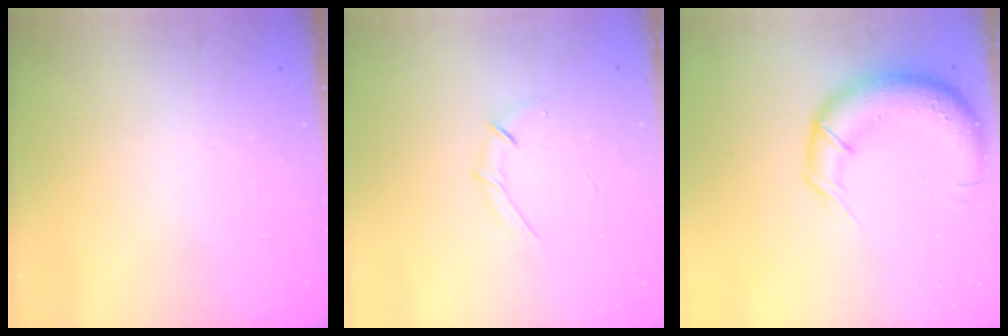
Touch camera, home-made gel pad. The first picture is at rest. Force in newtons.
{"total": 5.4, "press": 5.3, "slide": 1.0}
{"total": 14.0, "press": 13.7, "slide": 2.9}